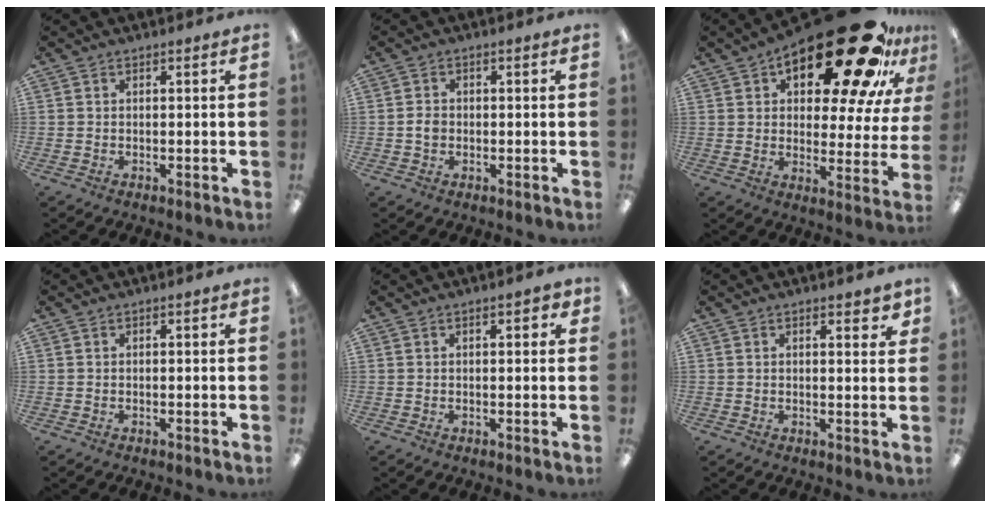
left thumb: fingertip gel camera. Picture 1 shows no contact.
{"total": 2.4, "force": [-0.3, 1.8, 1.5], "torque": [-0.029, 0.005, -0.007]}
{"total": 28.6, "force": [18.6, 11.5, 18.4], "torque": [-0.261, -0.117, 0.307]}
{"total": 0.0}
{"total": 2.5, "force": [1.2, 0.9, 2.0], "torque": [-0.018, -0.006, 0.014]}
{"total": 3.1, "force": [2.0, 1.0, 2.1], "torque": [-0.020, -0.007, 0.030]}